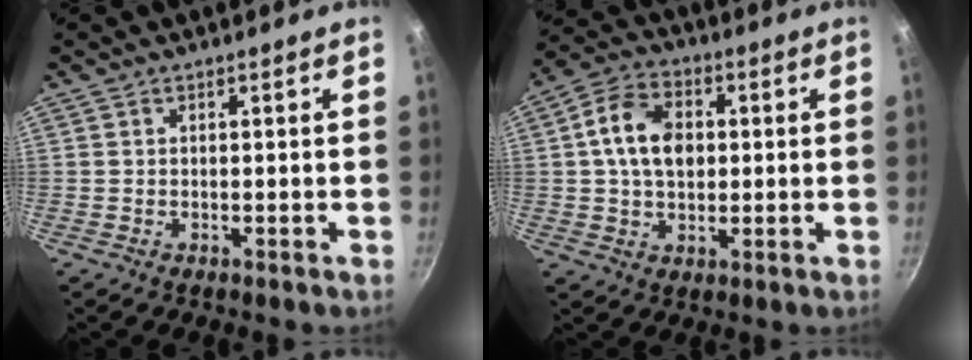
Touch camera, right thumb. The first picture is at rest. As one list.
[{"total": 11.2, "force": [1.4, 7.9, 7.8], "torque": [-0.120, 0.013, 0.014]}]